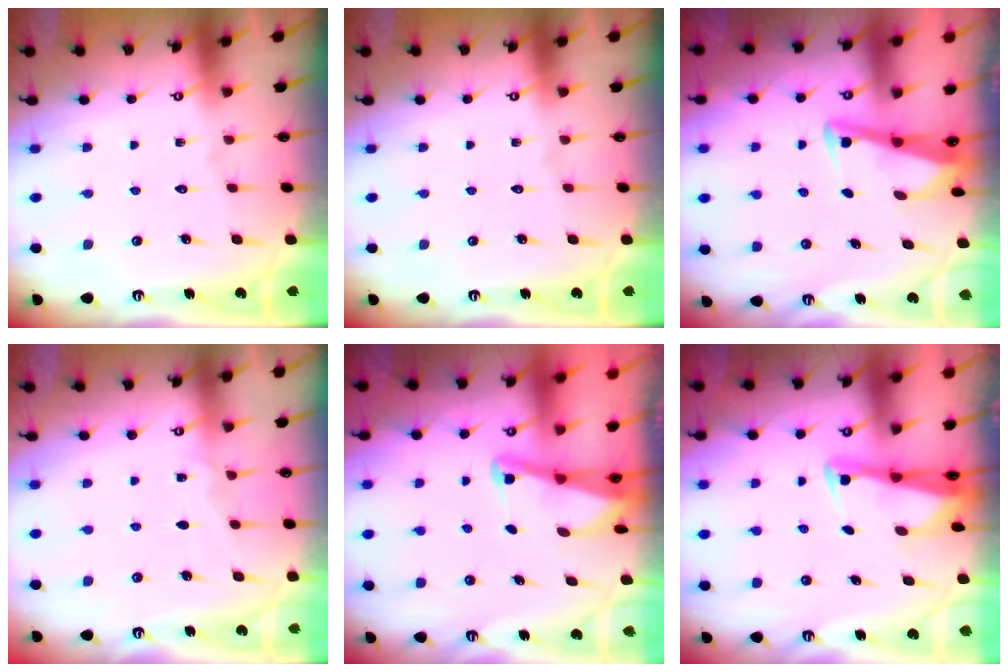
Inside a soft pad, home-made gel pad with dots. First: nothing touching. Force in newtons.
{"total": 0.0}
{"total": 3.3, "press": 3.3, "slide": 0.4}
{"total": 2.8, "press": 2.8, "slide": 0.3}
{"total": 2.3, "press": 2.2, "slide": 0.4}
{"total": 2.5, "press": 2.5, "slide": 0.5}